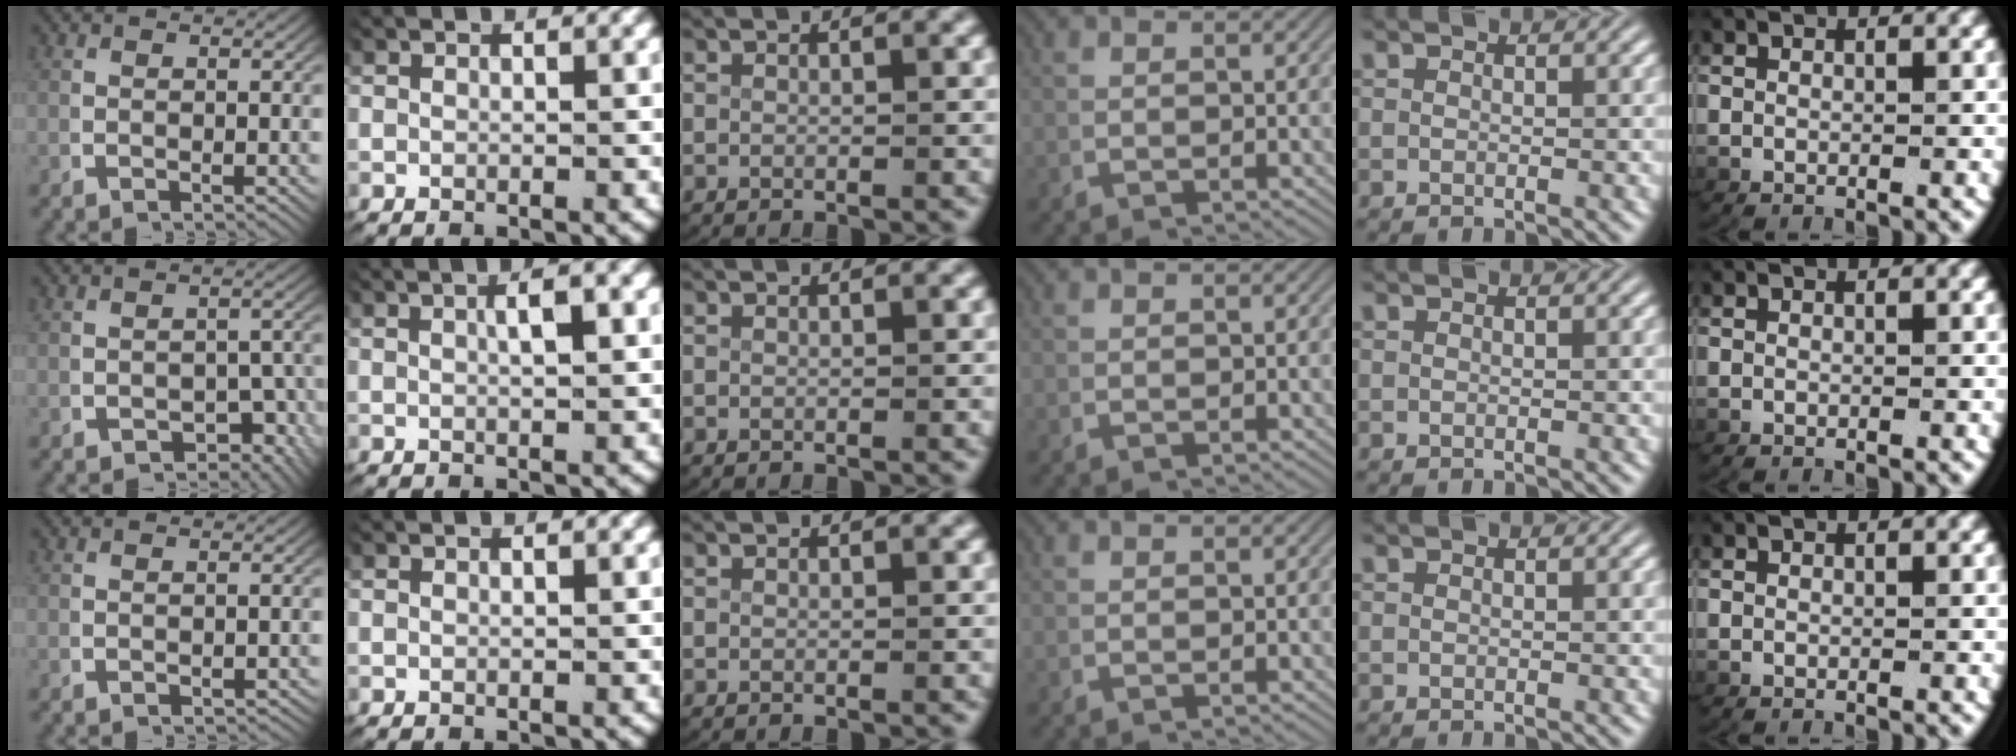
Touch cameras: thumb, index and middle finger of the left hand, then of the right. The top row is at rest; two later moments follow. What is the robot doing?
{"motion": "lift_and_place", "object": "map"}